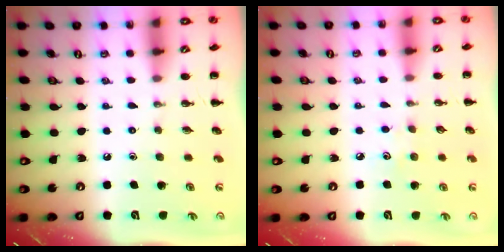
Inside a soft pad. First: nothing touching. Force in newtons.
{"total": 2.8, "press": 2.6, "slide": 0.8}